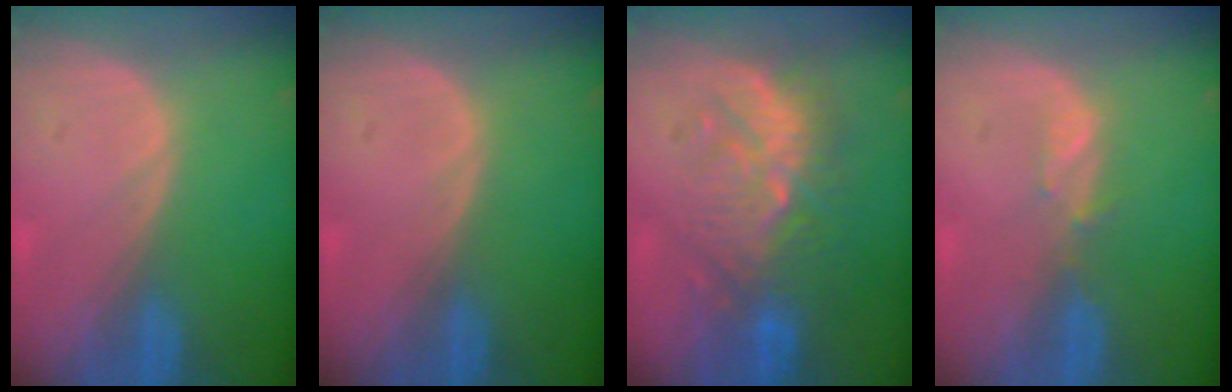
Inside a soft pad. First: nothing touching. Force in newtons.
{"total": 0.0}
{"total": 9.0, "press": 8.9, "slide": 1.6}
{"total": 1.5, "press": 1.4, "slide": 0.2}